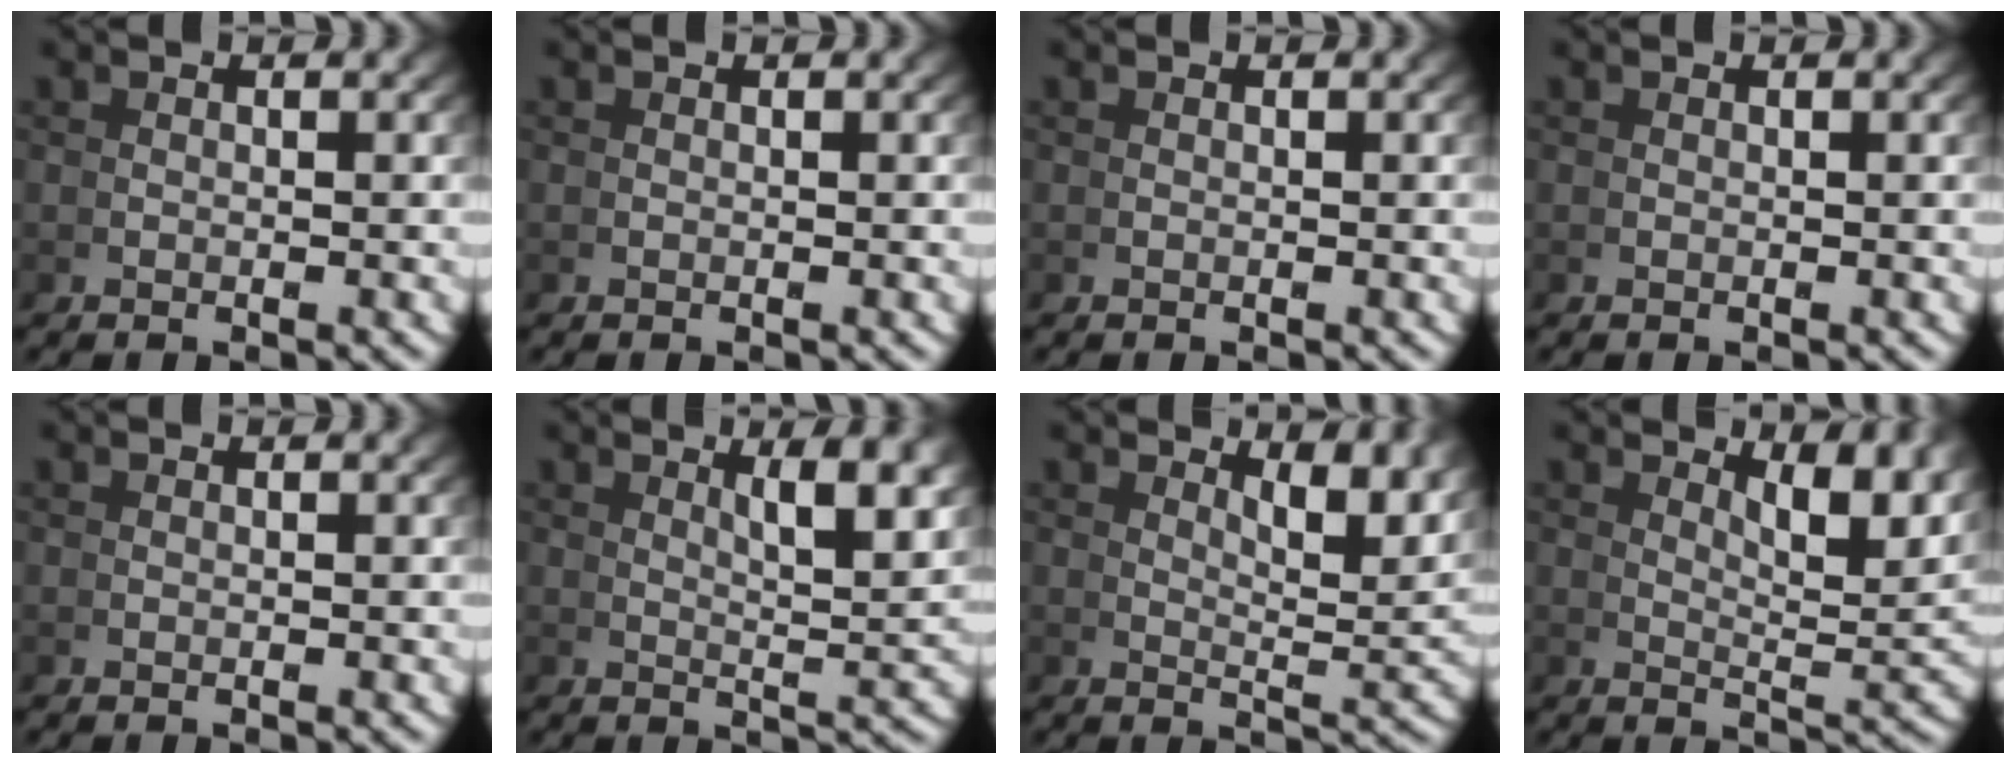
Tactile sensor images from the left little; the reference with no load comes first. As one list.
[{"total": 0.0}, {"total": 0.0}, {"total": 0.0}, {"total": 0.0}, {"total": 4.2, "force": [2.4, -0.1, 3.4], "torque": [-0.044, -0.008, 0.045]}, {"total": 4.7, "force": [3.3, 0.3, 3.3], "torque": [-0.038, -0.010, 0.057]}, {"total": 5.2, "force": [3.5, 0.5, 3.9], "torque": [-0.046, -0.010, 0.059]}]